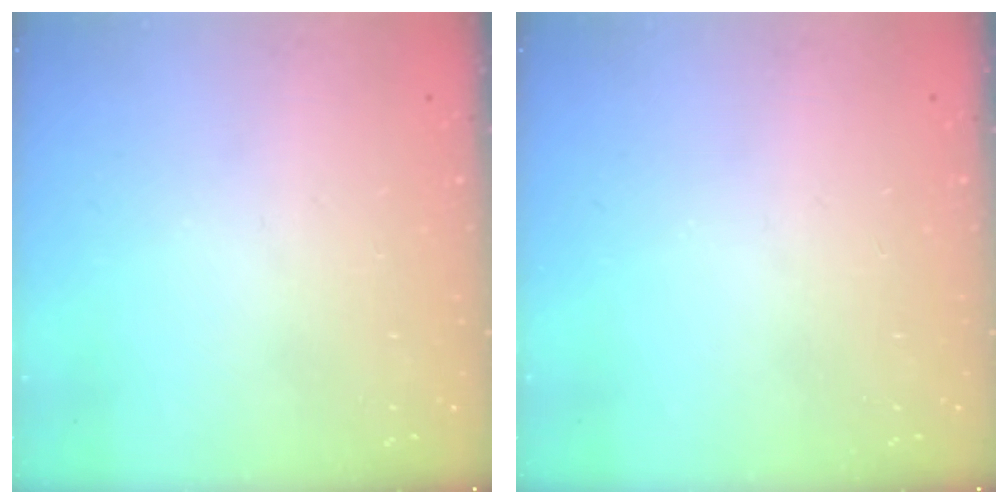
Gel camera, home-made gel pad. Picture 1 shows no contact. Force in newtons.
{"total": 0.0}